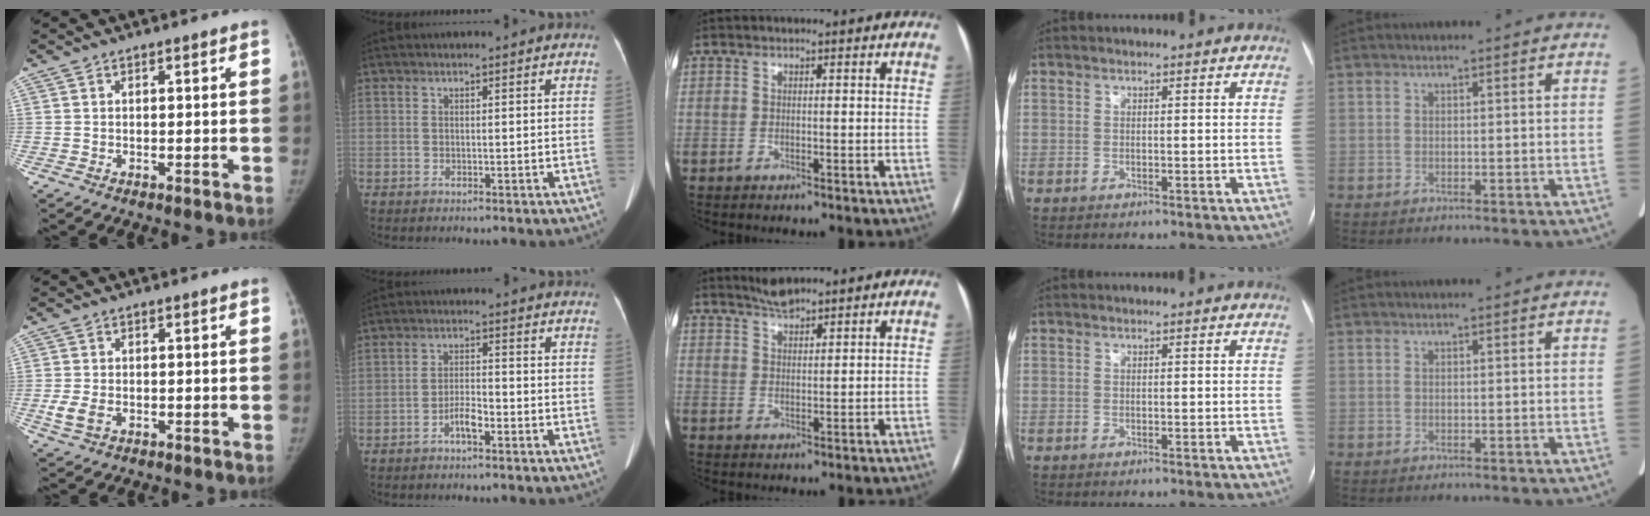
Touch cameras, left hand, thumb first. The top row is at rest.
{"thumb": {"total": 3.6, "force": [-0.8, 2.4, 2.6], "torque": [-0.061, -0.005, -0.013]}, "index": {"total": 3.0, "force": [-1.9, 0.7, 2.2], "torque": [-0.039, 0.004, -0.036]}, "middle": {"total": 3.1, "force": [2.8, 0.2, 1.1], "torque": [-0.023, 0.003, 0.054]}}